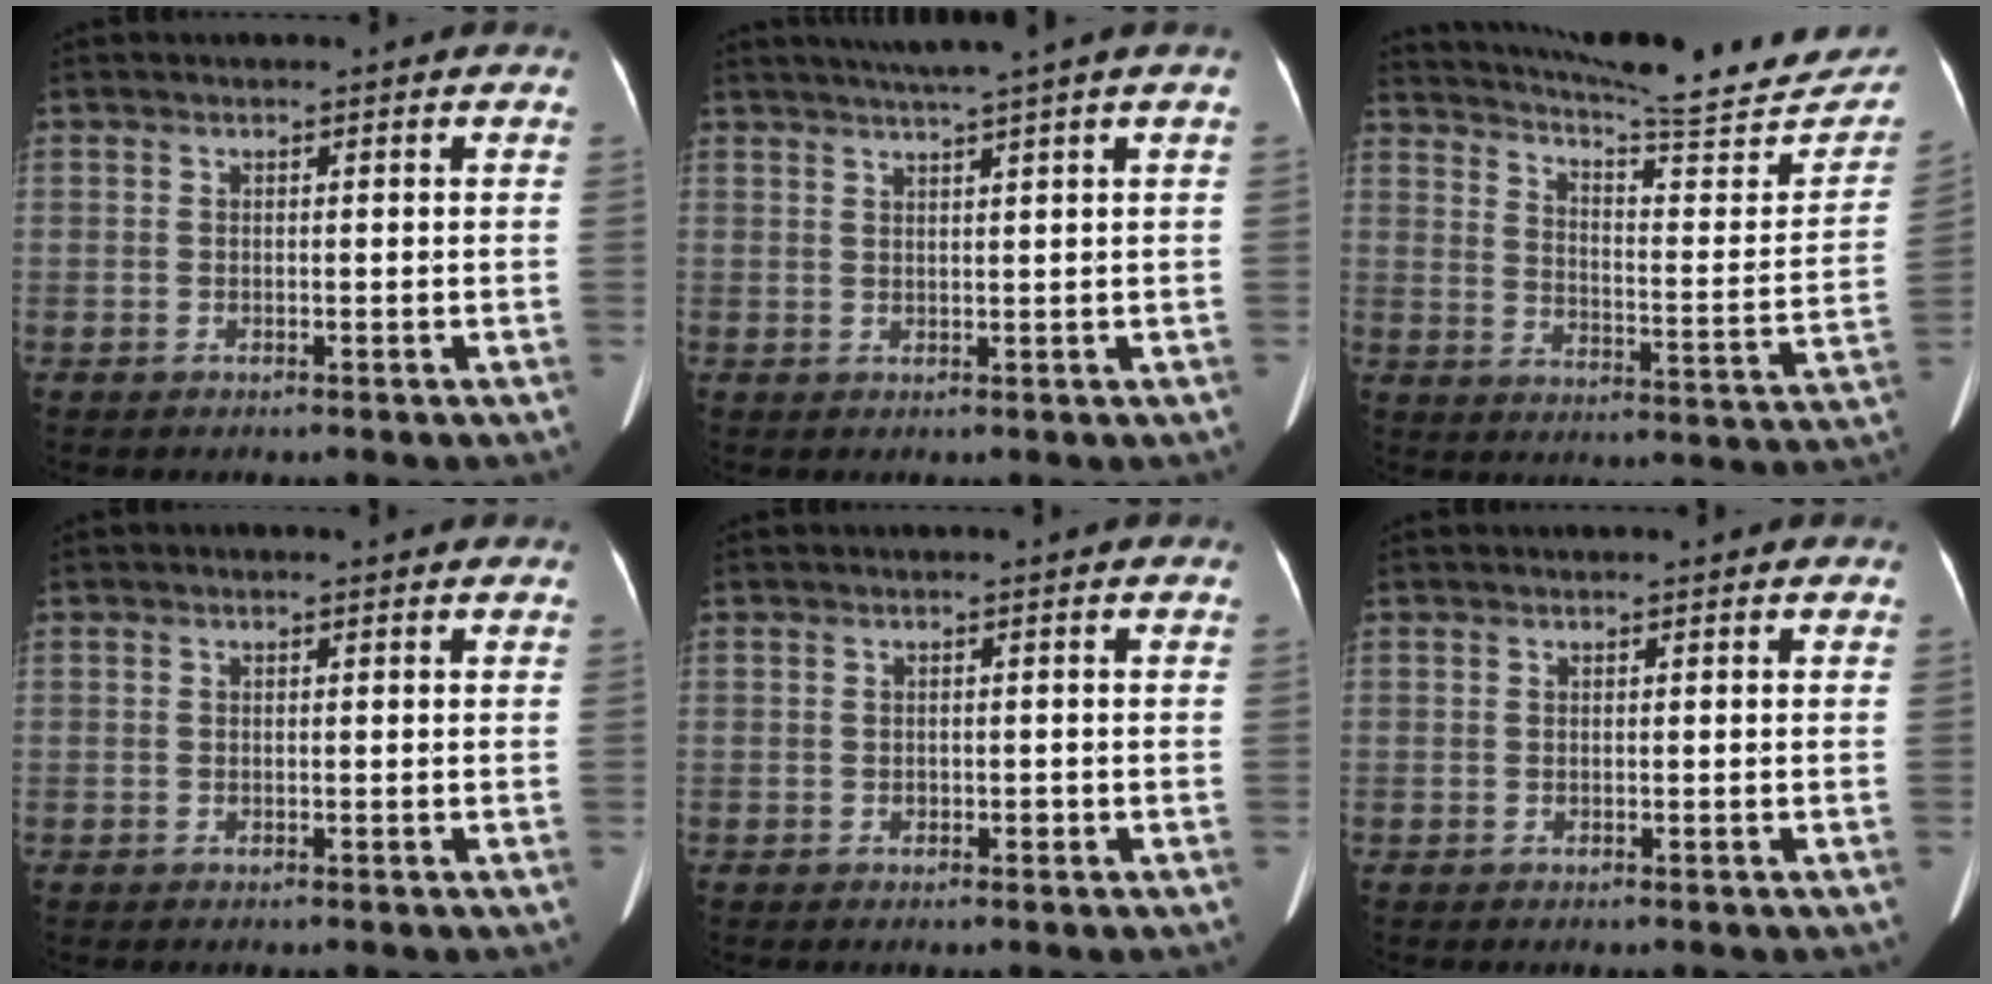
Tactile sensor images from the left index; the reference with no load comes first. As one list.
[{"total": 5.3, "force": [3.9, -1.5, 3.2], "torque": [-0.049, 0.012, 0.063]}, {"total": 23.7, "force": [21.8, 2.4, 8.8], "torque": [-0.135, -0.069, 0.281]}, {"total": 0.0}, {"total": 0.8, "force": [-0.5, 0.5, 0.3], "torque": [-0.004, 0.000, -0.009]}, {"total": 0.0}]